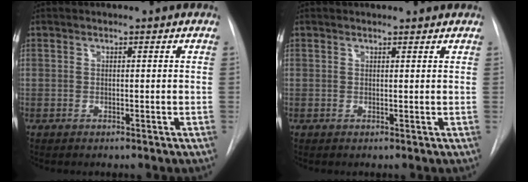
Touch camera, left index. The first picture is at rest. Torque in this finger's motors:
{"motor_torque": [0.76, -1.38, -0.18, -0.01]}